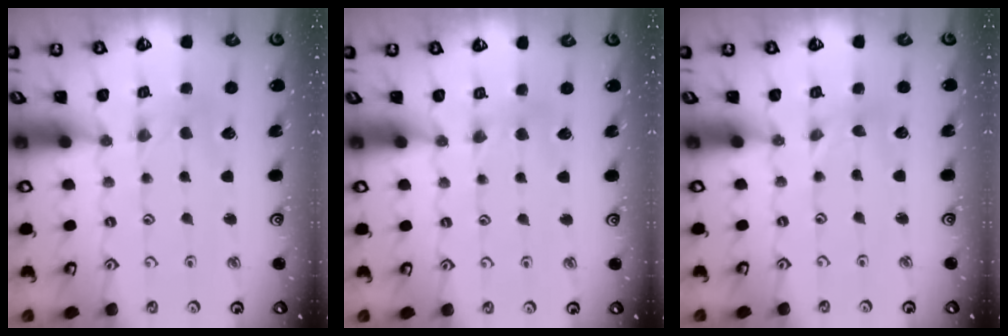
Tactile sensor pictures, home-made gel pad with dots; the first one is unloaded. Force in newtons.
{"total": 3.6, "press": 3.5, "slide": 0.6}
{"total": 0.0}